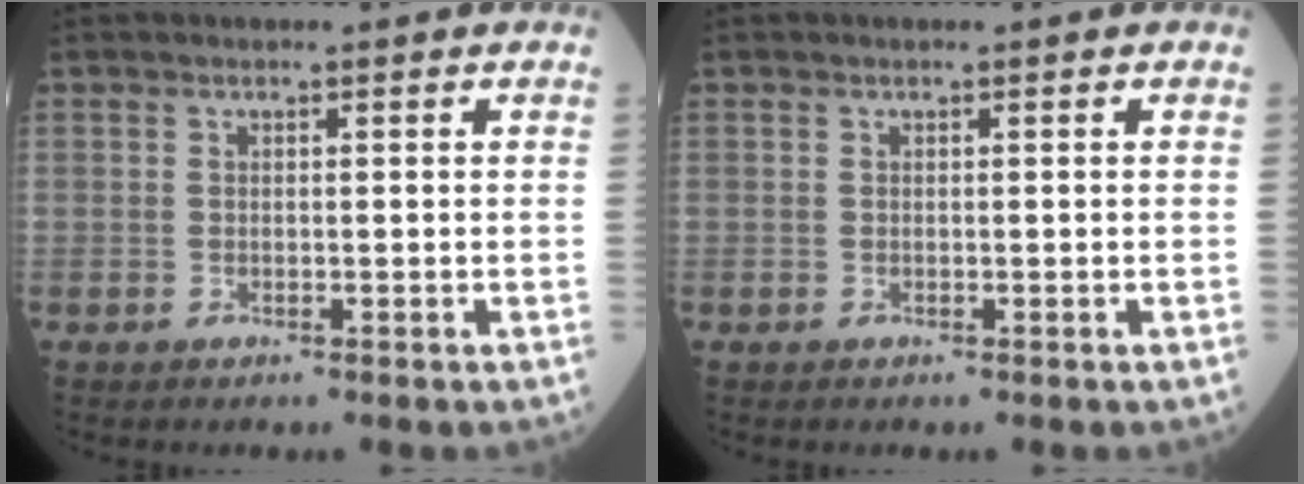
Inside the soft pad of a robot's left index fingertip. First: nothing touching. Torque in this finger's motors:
{"motor_torque": [0.00, 0.00, 0.00, 0.00]}